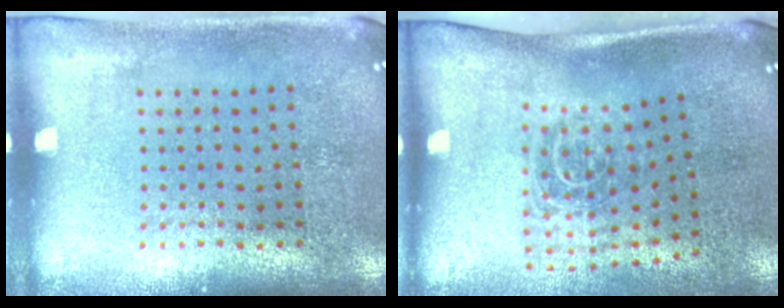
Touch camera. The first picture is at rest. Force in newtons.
{"total": 1.8, "press": 1.2, "slide": 1.3}